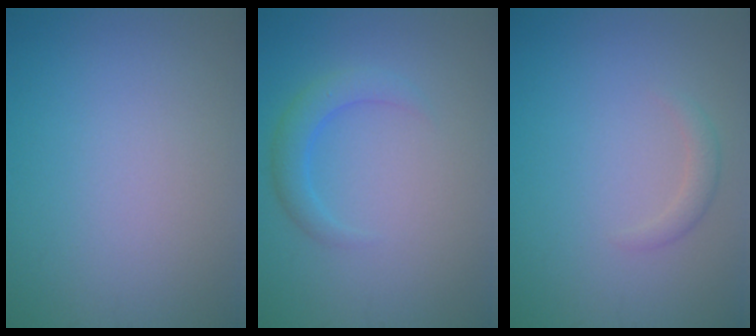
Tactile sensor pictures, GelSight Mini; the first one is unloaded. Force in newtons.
{"total": 2.4, "press": 2.4, "slide": 0.2}
{"total": 1.3, "press": 1.3, "slide": 0.1}